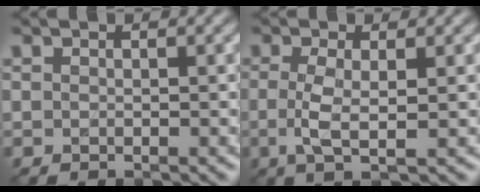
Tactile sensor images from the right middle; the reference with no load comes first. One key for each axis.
{"total": 3.0, "fx": -0.2, "fy": 0.8, "fz": 2.9, "tx": -0.063, "ty": -0.005, "tz": -0.003}